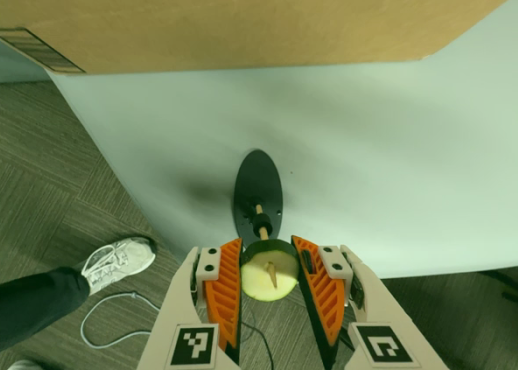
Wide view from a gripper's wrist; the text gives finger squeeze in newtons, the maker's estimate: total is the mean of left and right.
{"total": 12.1, "left": 12.0, "right": 12.1}